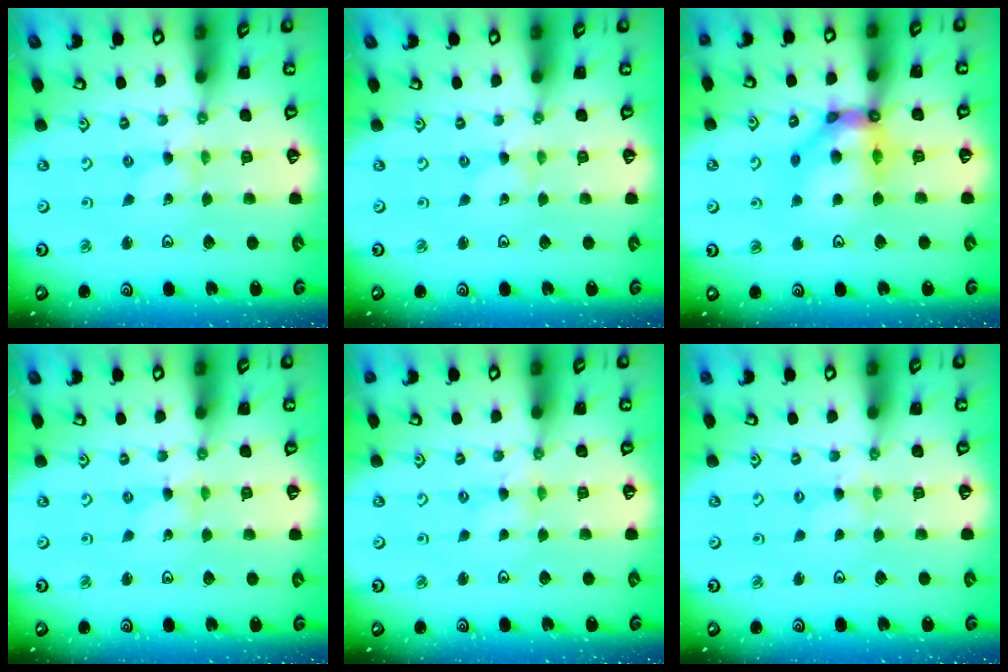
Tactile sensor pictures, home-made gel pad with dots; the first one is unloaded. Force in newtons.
{"total": 0.0}
{"total": 13.2, "press": 13.0, "slide": 2.0}
{"total": 0.0}
{"total": 0.7, "press": 0.7, "slide": 0.2}
{"total": 1.0, "press": 1.0, "slide": 0.2}